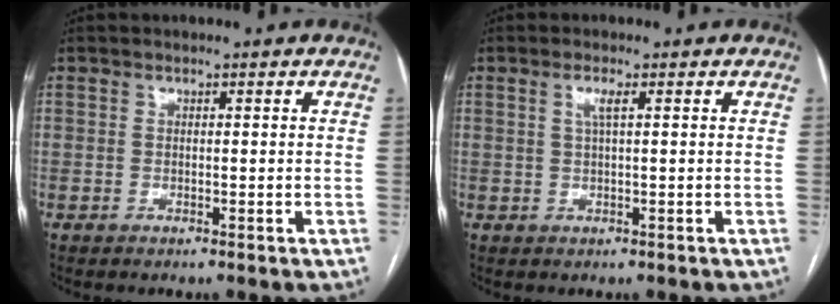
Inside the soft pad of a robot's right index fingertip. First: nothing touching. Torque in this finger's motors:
{"motor_torque": [0.08, 0.00, 0.01, 0.02]}